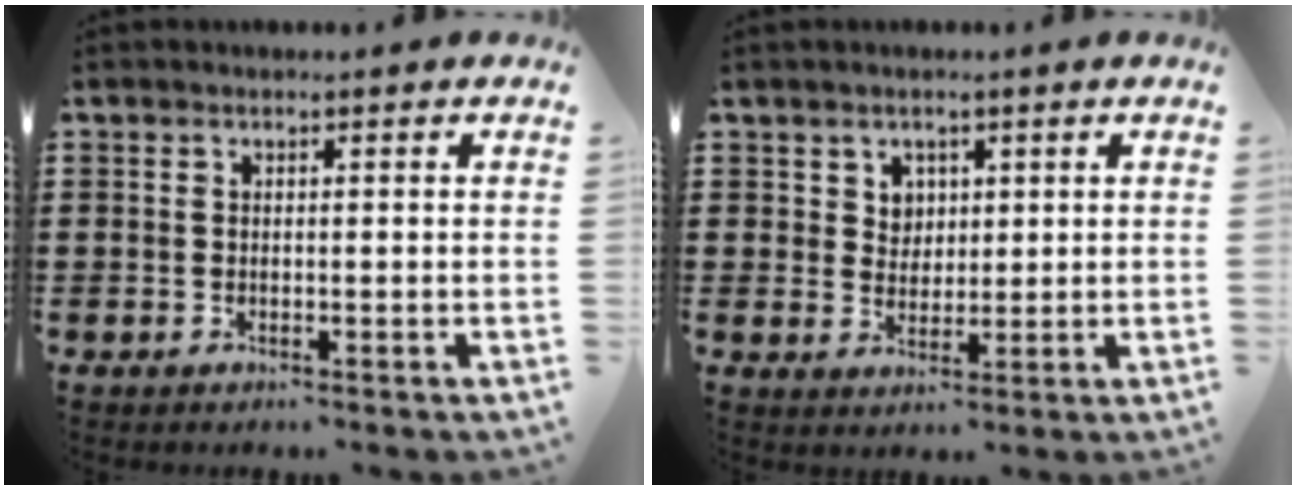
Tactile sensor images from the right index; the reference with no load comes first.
{"total": 3.0, "force": [1.6, 2.5, 0.5], "torque": [-0.013, 0.008, 0.027]}